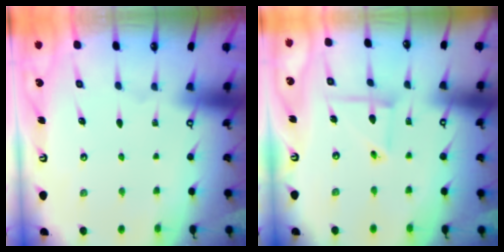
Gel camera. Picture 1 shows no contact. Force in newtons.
{"total": 5.3, "press": 5.3, "slide": 0.5}